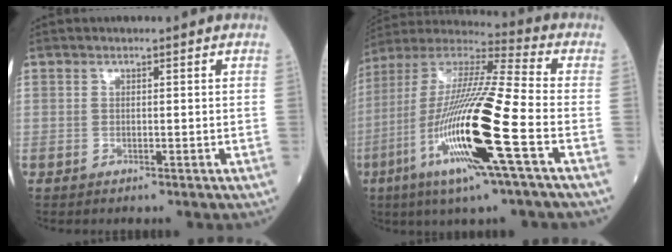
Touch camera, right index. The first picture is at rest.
{"total": 21.2, "force": [-6.8, 0.6, 20.1], "torque": [-0.421, -0.029, -0.135]}